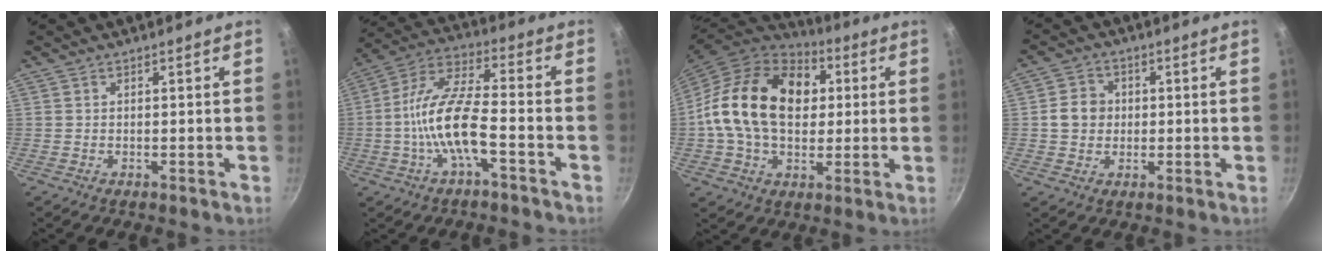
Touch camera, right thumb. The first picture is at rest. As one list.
[{"total": 13.5, "force": [-4.1, 4.8, 11.9], "torque": [-0.233, 0.043, -0.091]}, {"total": 22.5, "force": [3.2, 15.9, 15.5], "torque": [-0.243, 0.022, 0.045]}, {"total": 5.6, "force": [0.1, 5.0, 2.5], "torque": [-0.020, 0.009, -0.007]}]